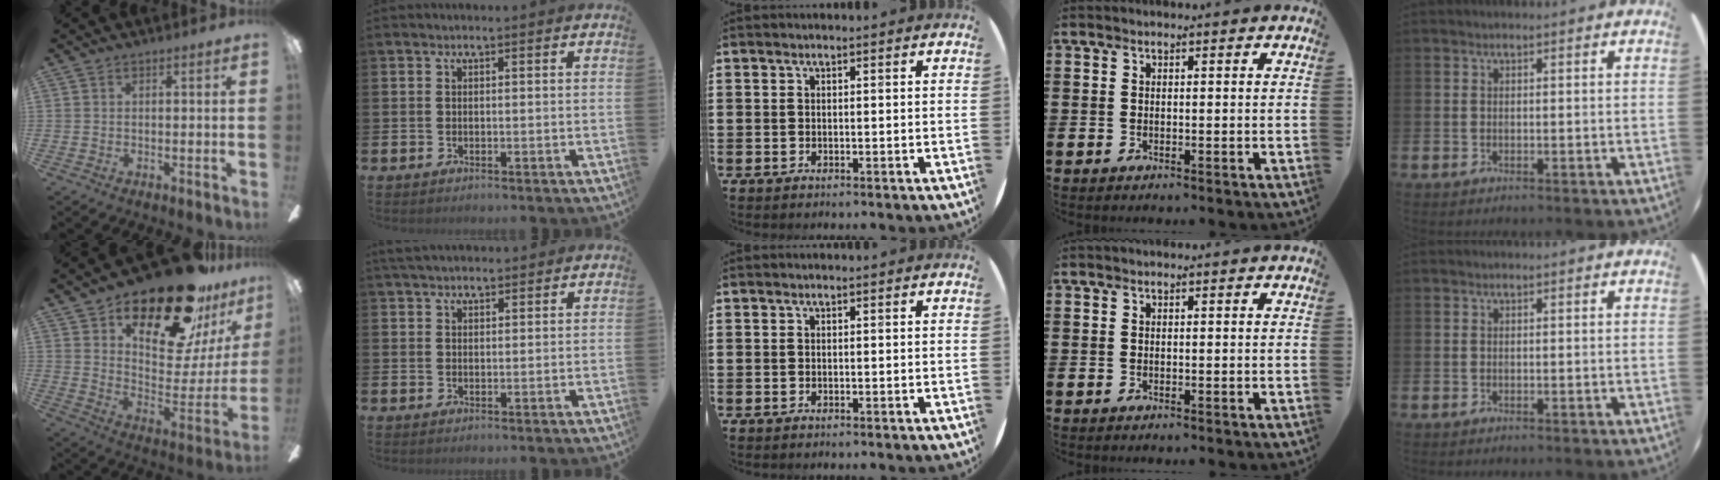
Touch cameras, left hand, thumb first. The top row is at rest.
{"thumb": {"total": 25.6, "force": [20.0, 8.7, 13.4], "torque": [-0.183, -0.136, 0.331]}, "index": {"total": 3.3, "force": [3.0, 0.9, 0.8], "torque": [-0.009, -0.011, 0.054]}}